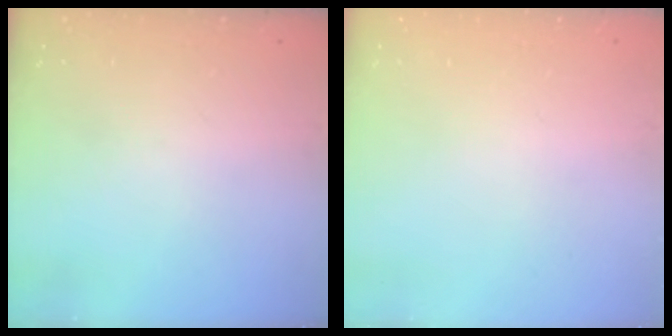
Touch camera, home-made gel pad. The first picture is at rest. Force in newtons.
{"total": 0.0}